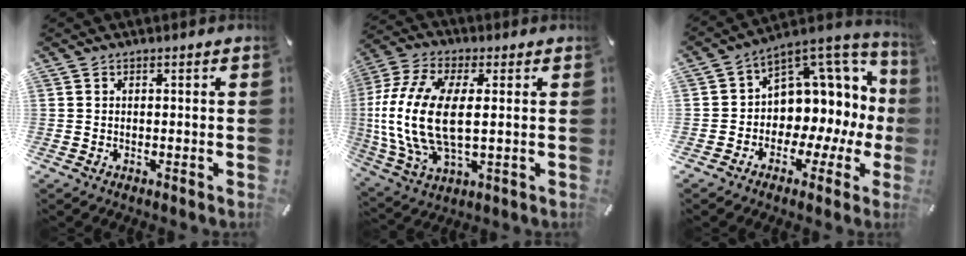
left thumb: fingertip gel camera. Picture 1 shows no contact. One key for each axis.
{"total": 16.5, "fx": 1.3, "fy": 8.3, "fz": 14.2, "tx": -0.323, "ty": -0.012, "tz": 0.024}
{"total": 10.3, "fx": 3.2, "fy": 8.1, "fz": 5.4, "tx": -0.069, "ty": -0.060, "tz": 0.049}